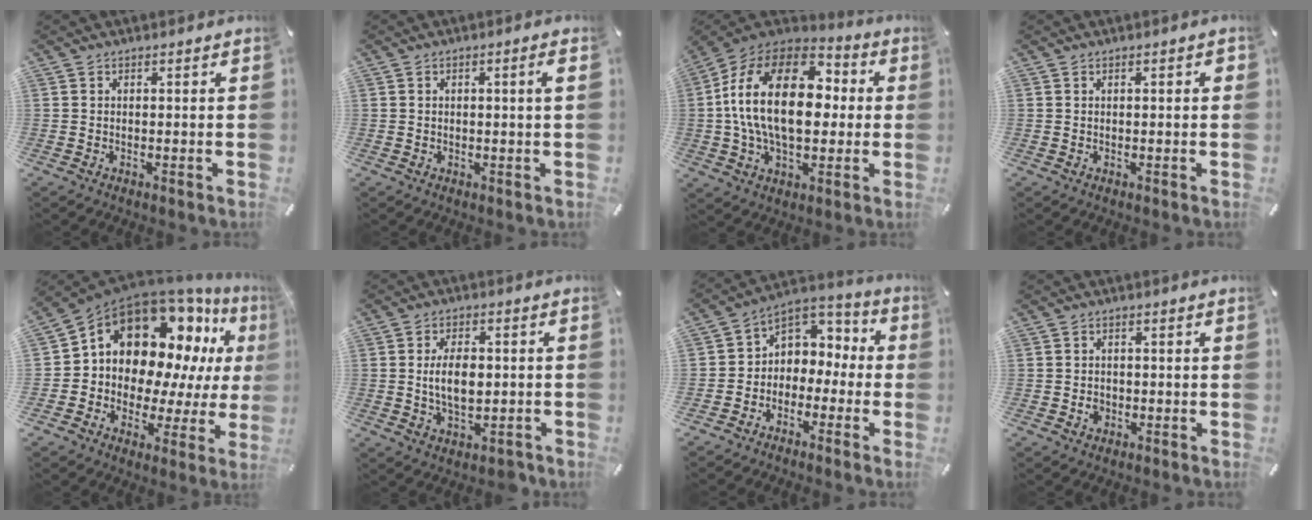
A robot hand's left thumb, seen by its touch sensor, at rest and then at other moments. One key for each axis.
{"total": 2.6, "fx": 0.2, "fy": 0.3, "fz": 2.5, "tx": -0.044, "ty": -0.001, "tz": 0.002}
{"total": 24.3, "fx": 1.0, "fy": 15.2, "fz": 19.0, "tx": -0.372, "ty": 0.017, "tz": 0.014}
{"total": 1.1, "fx": -0.1, "fy": 0.3, "fz": 1.0, "tx": -0.018, "ty": 0.002, "tz": -0.003}
{"total": 16.1, "fx": 7.6, "fy": 11.6, "fz": 8.1, "tx": -0.139, "ty": -0.083, "tz": 0.137}
{"total": 7.8, "fx": -0.5, "fy": 4.8, "fz": 6.2, "tx": -0.116, "ty": -0.001, "tz": -0.013}
{"total": 5.7, "fx": -0.3, "fy": 5.7, "fz": 0.7, "tx": -0.017, "ty": -0.004, "tz": -0.002}
{"total": 2.1, "fx": -0.6, "fy": 1.8, "fz": 0.9, "tx": -0.018, "ty": 0.005, "tz": -0.013}